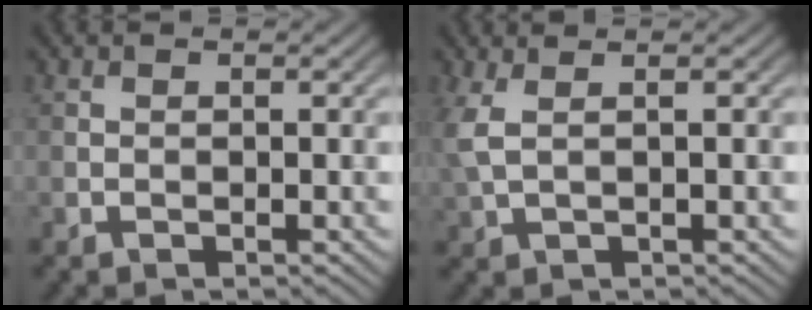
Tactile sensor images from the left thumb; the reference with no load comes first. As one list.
[{"total": 3.0, "force": [1.2, 0.8, 2.7], "torque": [-0.076, 0.012, 0.022]}]